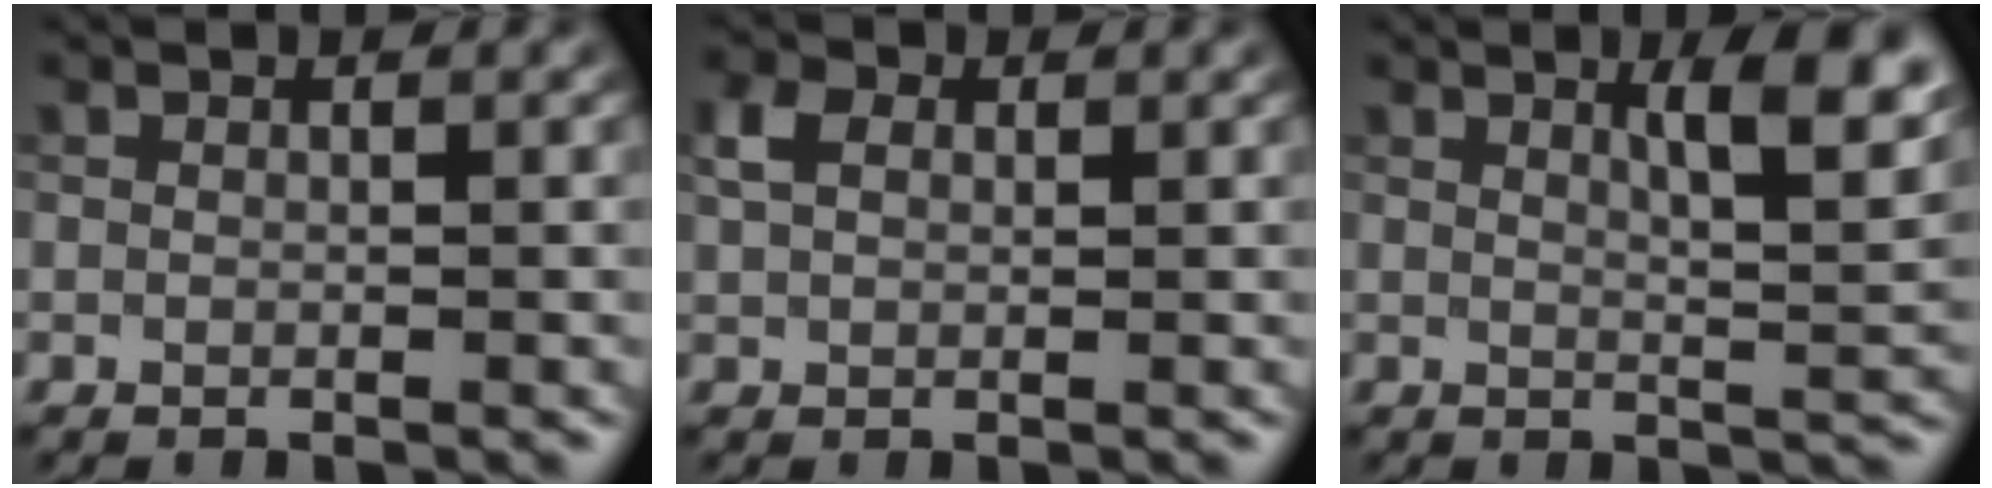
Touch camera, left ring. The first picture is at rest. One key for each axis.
{"total": 2.3, "fx": 0.9, "fy": 1.6, "fz": 1.3, "tx": -0.032, "ty": 0.008, "tz": 0.014}
{"total": 5.7, "fx": 2.7, "fy": 1.5, "fz": 4.9, "tx": -0.059, "ty": 0.000, "tz": 0.039}